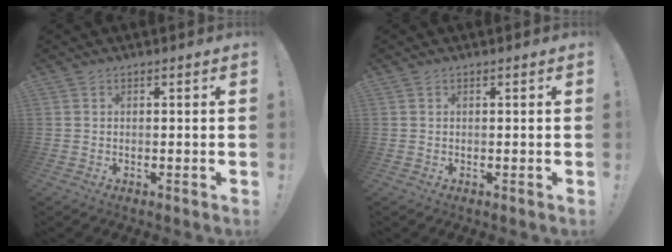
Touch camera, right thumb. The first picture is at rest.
{"total": 0.0}